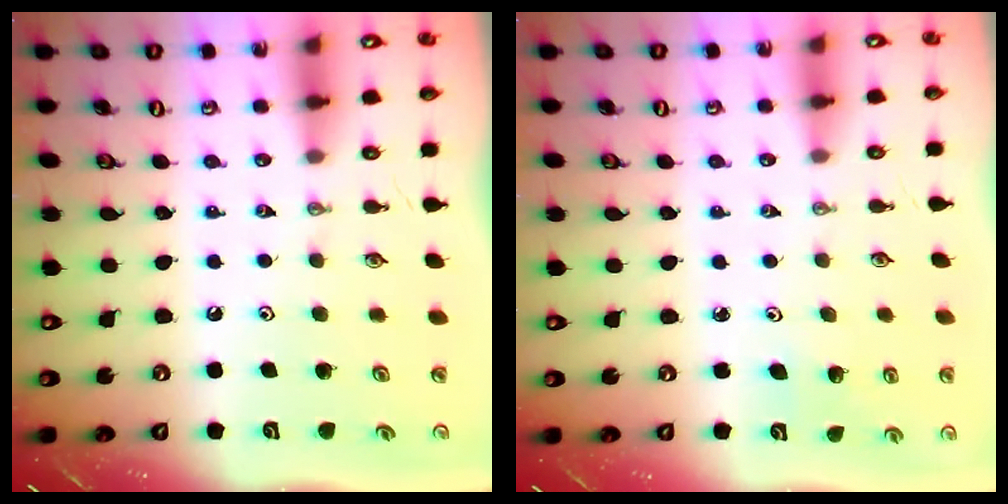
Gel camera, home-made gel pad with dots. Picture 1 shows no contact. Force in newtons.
{"total": 2.8, "press": 2.6, "slide": 1.2}